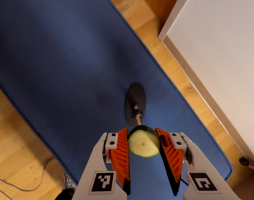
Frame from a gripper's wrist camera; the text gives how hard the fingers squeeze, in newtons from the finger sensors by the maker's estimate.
{"total": 8.5, "left": 7.6, "right": 9.5}